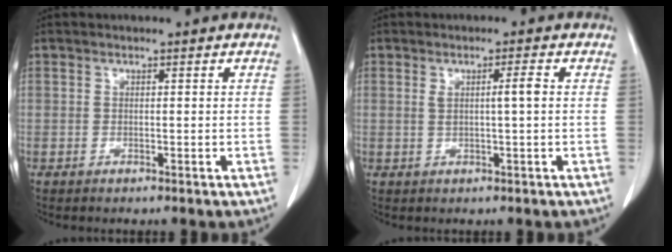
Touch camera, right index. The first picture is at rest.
{"total": 2.7, "force": [0.4, -0.2, 2.6], "torque": [-0.044, -0.001, 0.008]}